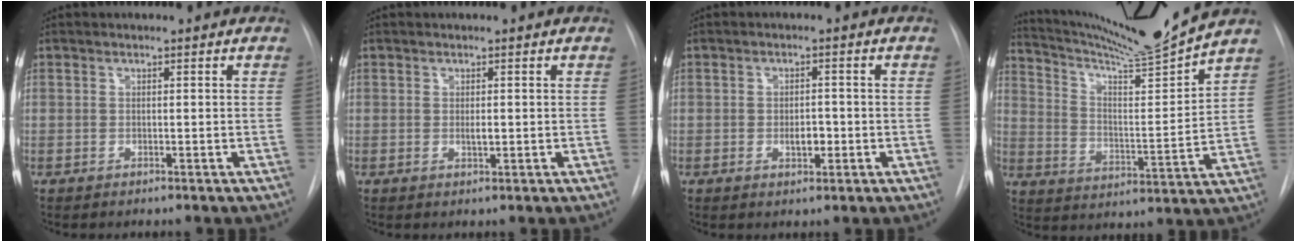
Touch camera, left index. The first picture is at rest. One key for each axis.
{"total": 1.4, "fx": 0.5, "fy": 0.4, "fz": 1.3, "tx": -0.022, "ty": 0.001, "tz": 0.009}
{"total": 2.5, "fx": -0.5, "fy": 1.3, "fz": 2.0, "tx": -0.033, "ty": 0.001, "tz": -0.004}
{"total": 15.5, "fx": 14.5, "fy": -3.2, "fz": 4.6, "tx": -0.087, "ty": -0.051, "tz": 0.235}